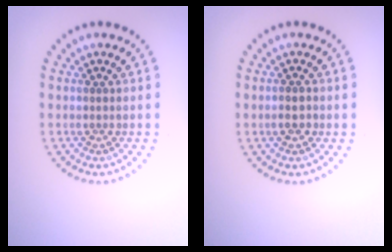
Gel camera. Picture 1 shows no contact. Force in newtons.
{"total": 1.4, "press": 1.4, "slide": 0.3}